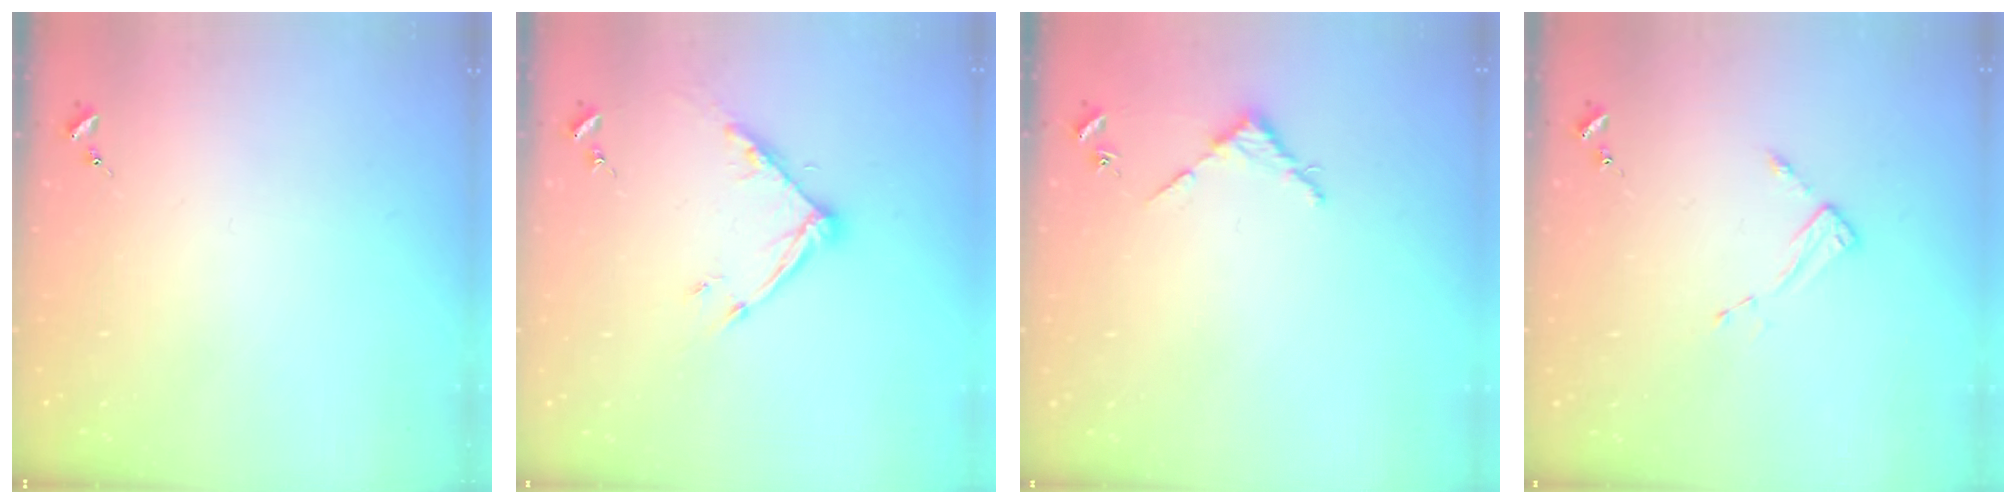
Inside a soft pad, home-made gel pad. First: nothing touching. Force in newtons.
{"total": 10.3, "press": 10.2, "slide": 0.9}
{"total": 3.1, "press": 3.1, "slide": 0.3}
{"total": 2.6, "press": 2.6, "slide": 0.4}